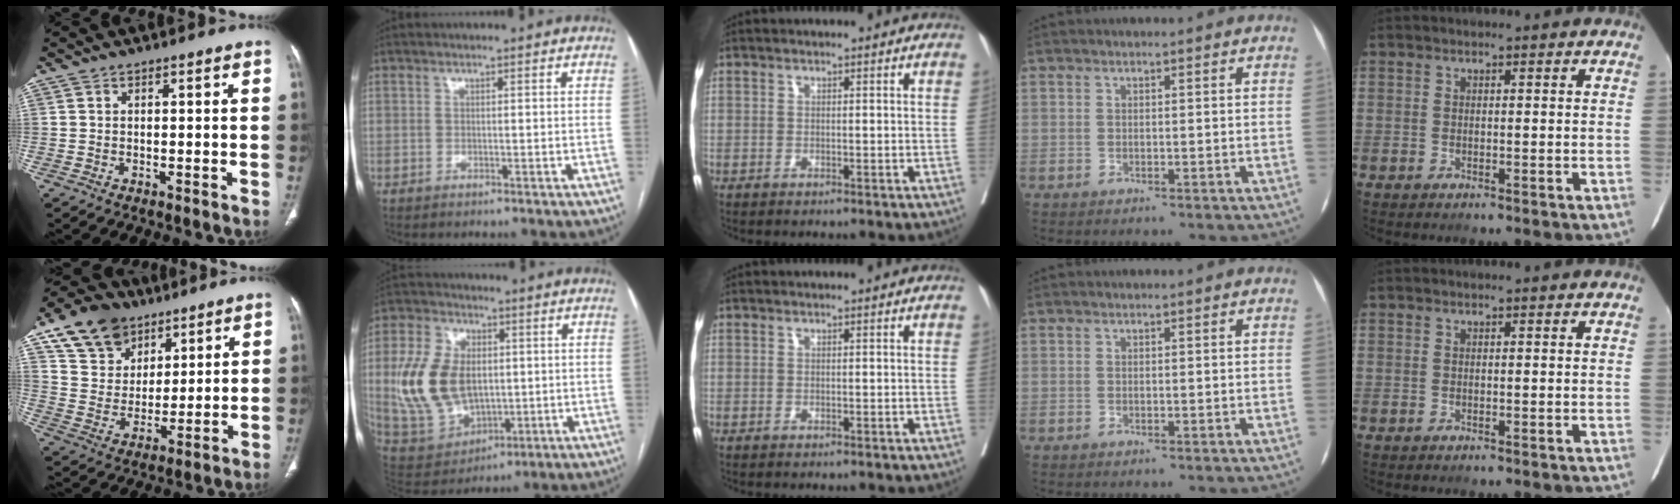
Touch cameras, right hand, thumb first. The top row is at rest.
{"thumb": {"total": 14.6, "force": [8.8, 10.2, 5.6], "torque": [-0.071, -0.022, 0.166]}, "index": {"total": 15.6, "force": [0.7, 10.3, 11.7], "torque": [-0.257, 0.018, 0.033]}}